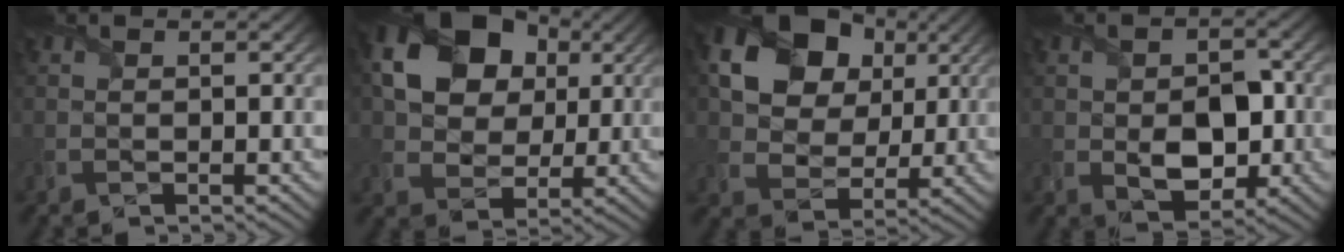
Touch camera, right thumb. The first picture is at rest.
{"total": 13.2, "force": [4.0, 9.8, 7.8], "torque": [-0.155, 0.008, 0.064]}
{"total": 14.0, "force": [5.4, 10.1, 8.0], "torque": [-0.159, 0.016, 0.095]}
{"total": 5.5, "force": [-0.9, 3.6, 4.0], "torque": [-0.071, -0.013, -0.012]}